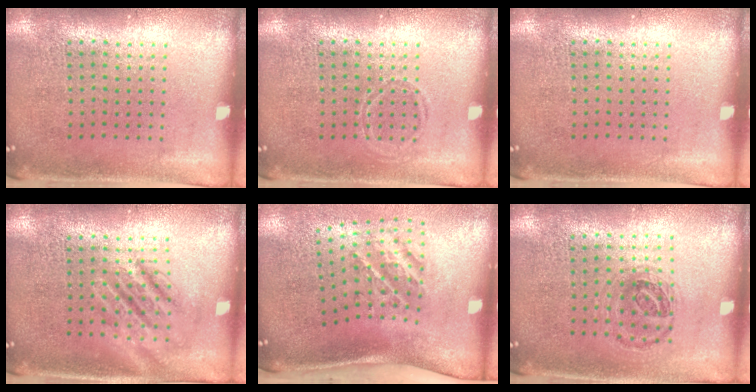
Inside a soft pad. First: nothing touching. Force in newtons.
{"total": 0.8, "press": 0.8, "slide": 0.1}
{"total": 0.0}
{"total": 1.9, "press": 1.9, "slide": 0.3}
{"total": 2.3, "press": 1.3, "slide": 1.9}
{"total": 1.0, "press": 1.0, "slide": 0.3}